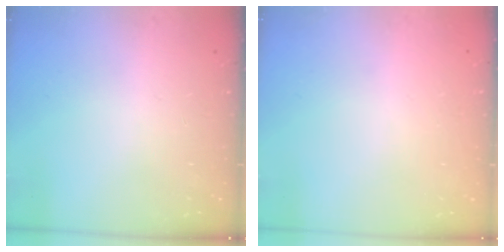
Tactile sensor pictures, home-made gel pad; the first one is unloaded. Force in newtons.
{"total": 0.0}